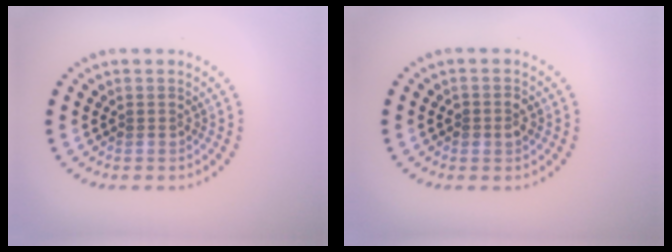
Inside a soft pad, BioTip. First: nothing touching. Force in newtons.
{"total": 1.4, "press": 1.4, "slide": 0.3}